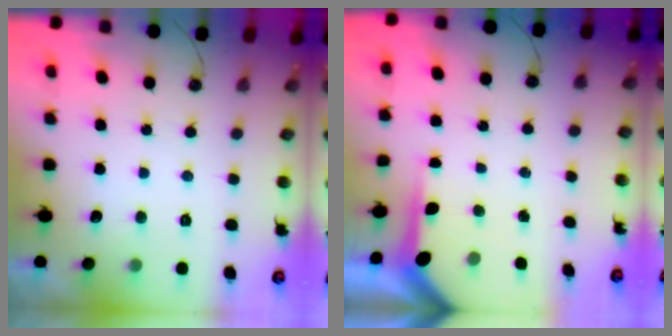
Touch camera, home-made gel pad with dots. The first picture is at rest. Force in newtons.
{"total": 6.2, "press": 6.2, "slide": 0.4}